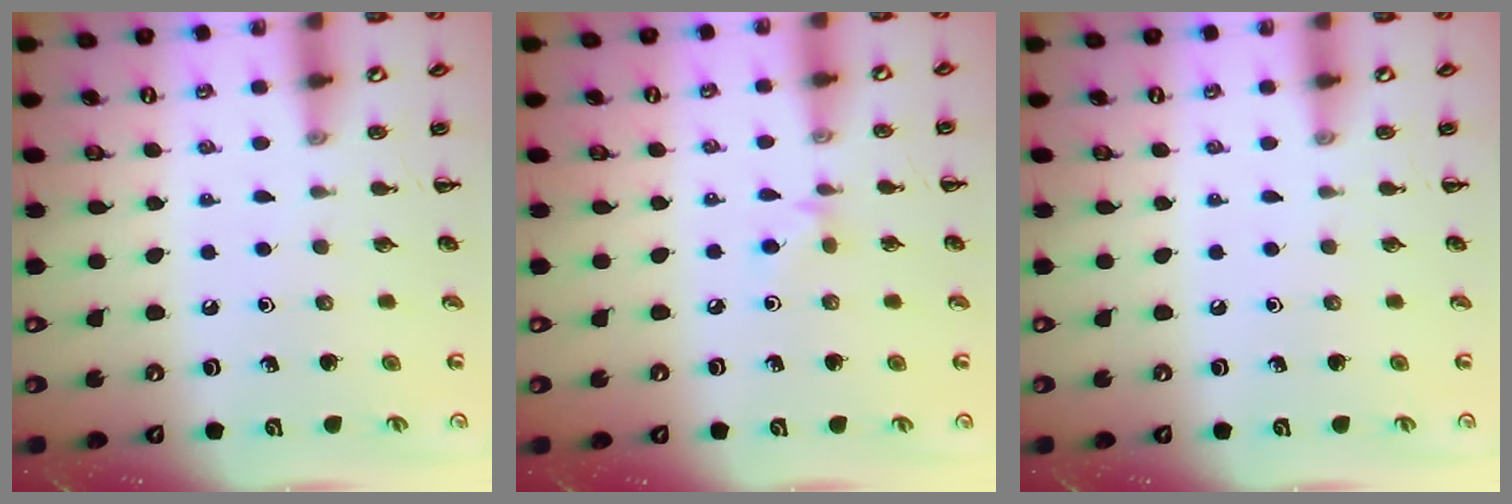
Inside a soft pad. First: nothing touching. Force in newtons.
{"total": 4.2, "press": 4.0, "slide": 1.2}
{"total": 0.0}